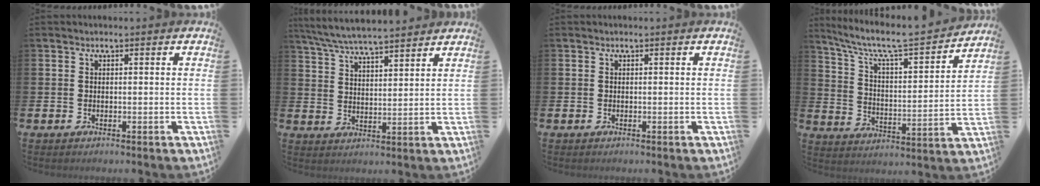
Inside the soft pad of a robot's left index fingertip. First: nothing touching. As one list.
[{"total": 6.3, "force": [6.1, 0.4, 1.6], "torque": [-0.059, -0.027, 0.110]}, {"total": 0.0}, {"total": 8.1, "force": [7.1, 1.3, 3.6], "torque": [-0.106, -0.050, 0.117]}]